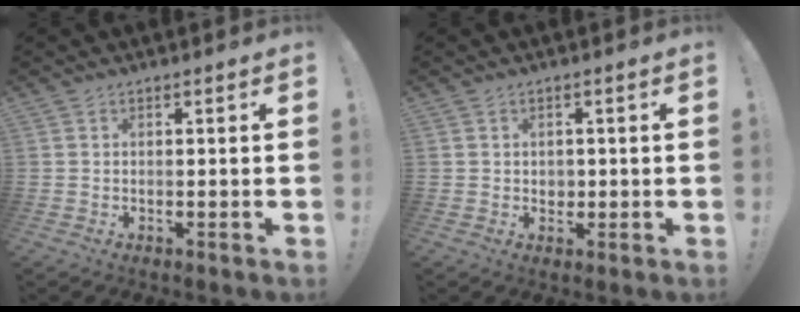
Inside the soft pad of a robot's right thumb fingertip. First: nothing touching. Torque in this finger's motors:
{"motor_torque": [0.25, -0.31, 0.17, 0.17, 0.01]}